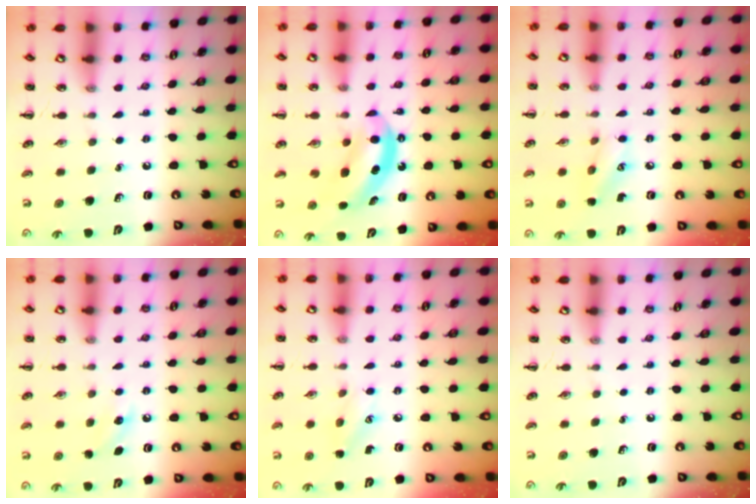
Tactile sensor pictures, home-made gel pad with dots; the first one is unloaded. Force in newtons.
{"total": 6.7, "press": 6.6, "slide": 1.0}
{"total": 8.2, "press": 8.1, "slide": 1.3}
{"total": 5.4, "press": 5.2, "slide": 1.7}
{"total": 6.7, "press": 6.5, "slide": 1.5}
{"total": 0.0}